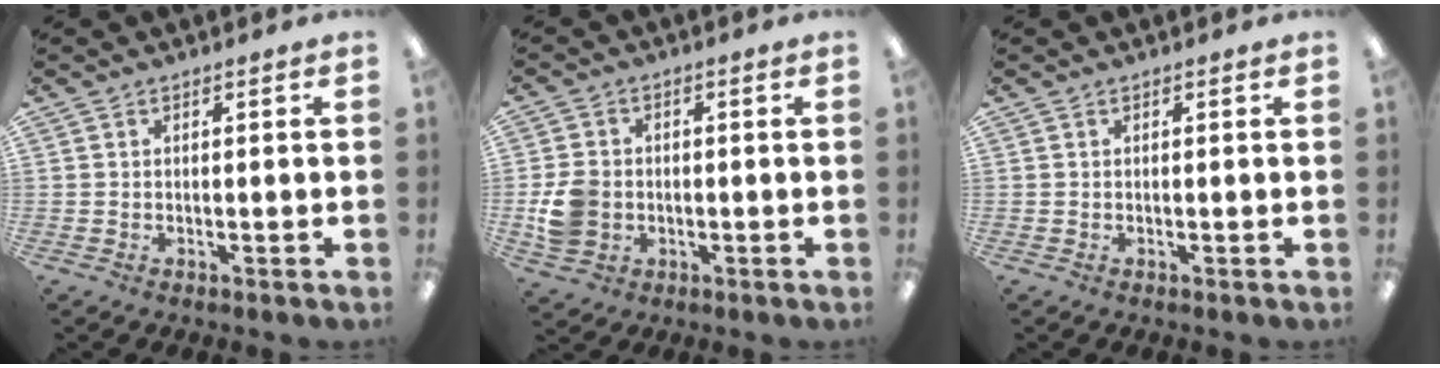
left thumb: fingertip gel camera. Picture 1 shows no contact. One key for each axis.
{"total": 7.9, "fx": -1.1, "fy": 6.6, "fz": 4.1, "tx": -0.089, "ty": 0.013, "tz": -0.017}
{"total": 0.0}